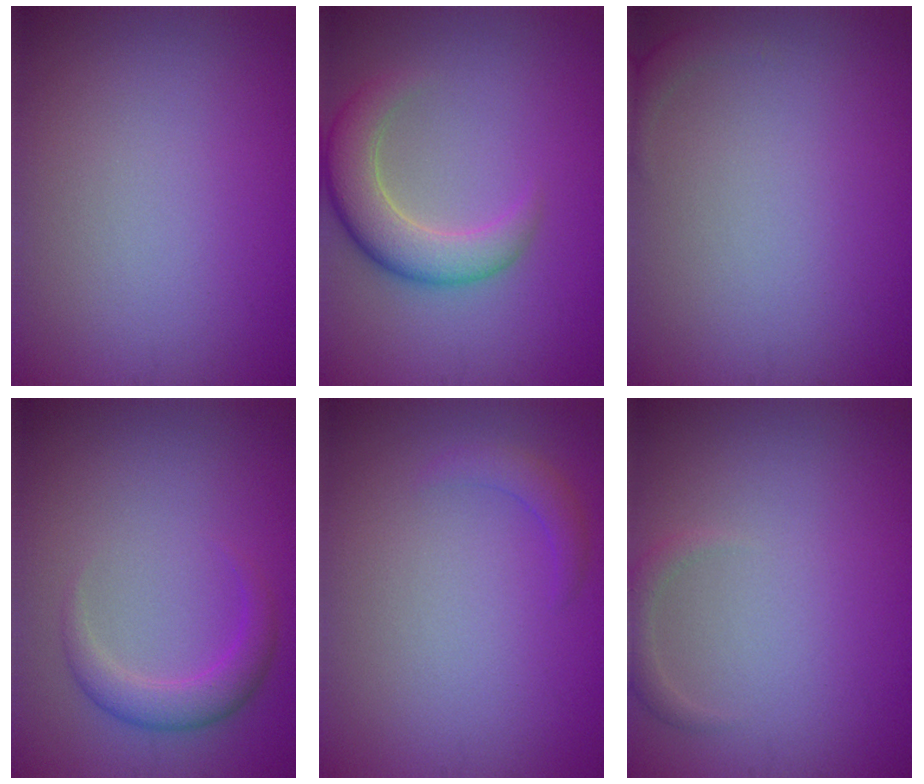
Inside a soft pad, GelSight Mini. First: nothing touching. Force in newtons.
{"total": 4.8, "press": 4.8, "slide": 0.4}
{"total": 1.0, "press": 1.0, "slide": 0.2}
{"total": 2.5, "press": 2.5, "slide": 0.0}
{"total": 1.4, "press": 1.4, "slide": 0.0}
{"total": 1.2, "press": 1.2, "slide": 0.2}